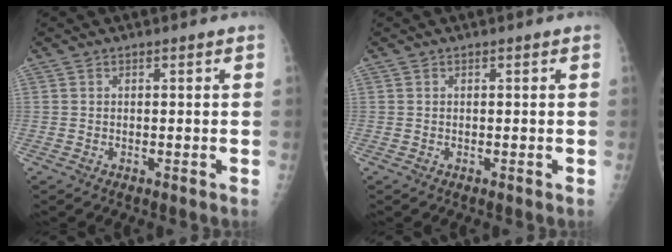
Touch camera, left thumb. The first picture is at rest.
{"total": 0.0}